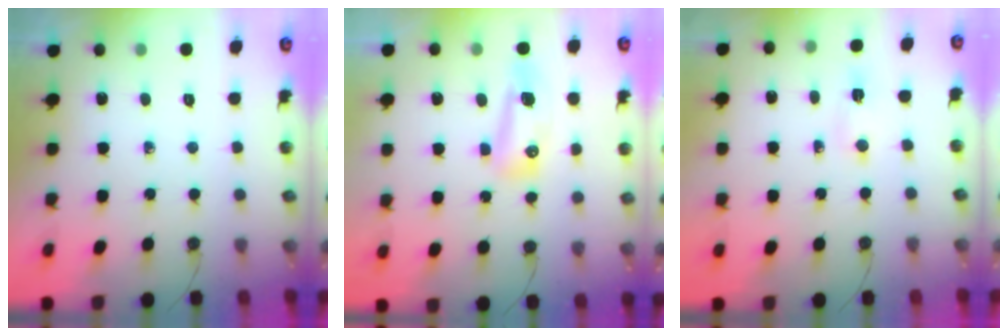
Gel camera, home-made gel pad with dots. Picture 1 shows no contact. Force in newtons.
{"total": 9.0, "press": 8.6, "slide": 2.4}
{"total": 2.4, "press": 2.2, "slide": 1.0}